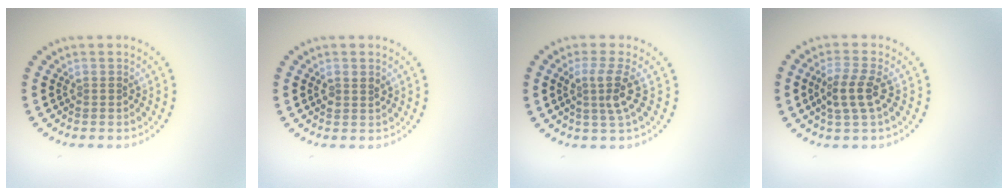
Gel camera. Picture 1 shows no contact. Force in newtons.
{"total": 1.2, "press": 1.1, "slide": 0.4}
{"total": 2.7, "press": 1.9, "slide": 1.8}
{"total": 2.8, "press": 2.6, "slide": 1.2}